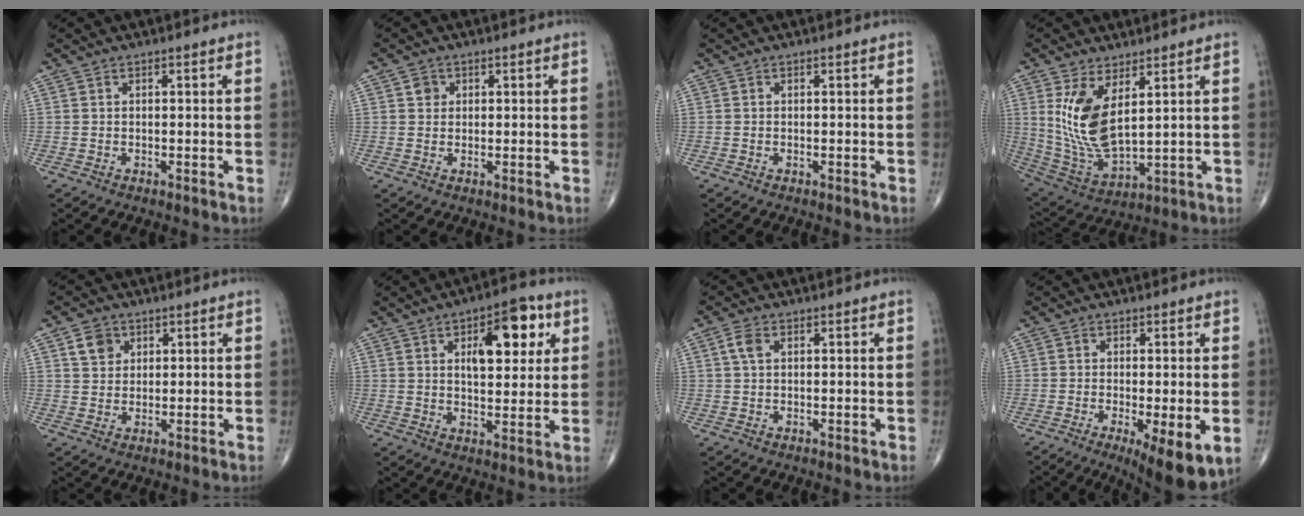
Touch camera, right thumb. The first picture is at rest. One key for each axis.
{"total": 1.6, "fx": 0.6, "fy": 1.4, "fz": 0.5, "tx": 0.000, "ty": -0.001, "tz": 0.005}
{"total": 0.0}
{"total": 13.1, "fx": 4.1, "fy": 6.1, "fz": 10.9, "tx": -0.213, "ty": -0.031, "tz": 0.102}
{"total": 4.4, "fx": 2.0, "fy": 3.6, "fz": 1.7, "tx": -0.012, "ty": -0.008, "tz": 0.036}
{"total": 13.3, "fx": 4.8, "fy": 6.3, "fz": 10.6, "tx": -0.115, "ty": -0.010, "tz": 0.070}
{"total": 2.7, "fx": 0.9, "fy": 1.5, "fz": 2.0, "tx": -0.046, "ty": 0.009, "tz": 0.016}
{"total": 10.1, "fx": -3.3, "fy": 2.8, "fz": 9.1, "tx": -0.134, "ty": -0.021, "tz": -0.048}